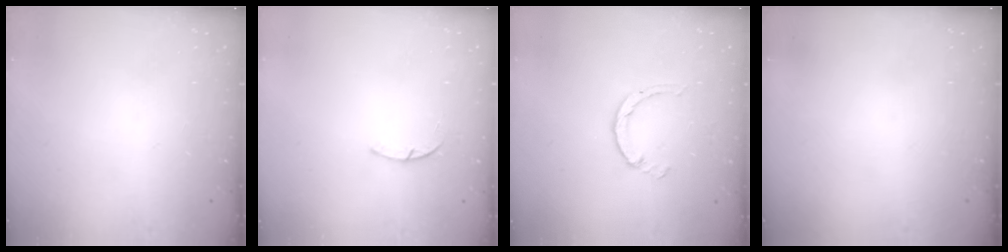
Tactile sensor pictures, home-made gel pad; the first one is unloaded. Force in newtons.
{"total": 1.4, "press": 1.4, "slide": 0.3}
{"total": 2.6, "press": 2.6, "slide": 0.4}
{"total": 0.0}